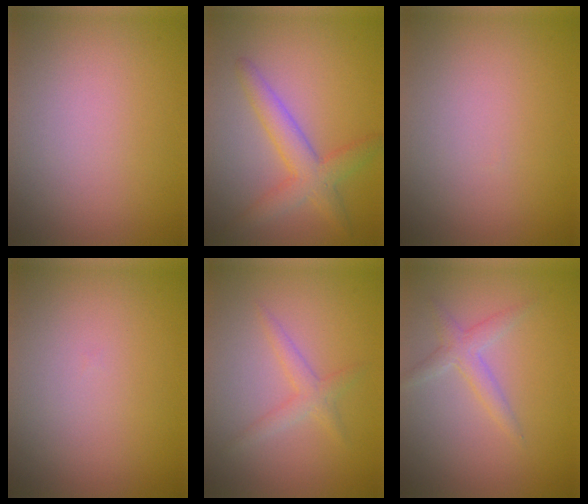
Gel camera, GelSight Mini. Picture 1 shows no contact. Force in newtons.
{"total": 3.9, "press": 3.9, "slide": 0.1}
{"total": 0.0}
{"total": 0.0}
{"total": 1.8, "press": 1.8, "slide": 0.1}
{"total": 2.0, "press": 2.0, "slide": 0.0}